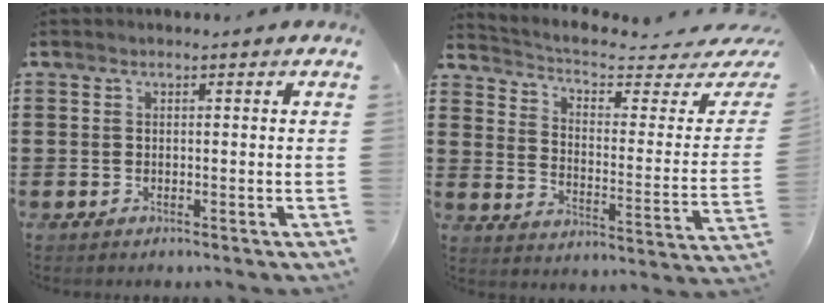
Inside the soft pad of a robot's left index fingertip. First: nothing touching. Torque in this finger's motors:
{"motor_torque": [1.07, -1.07, 0.13, 0.00]}